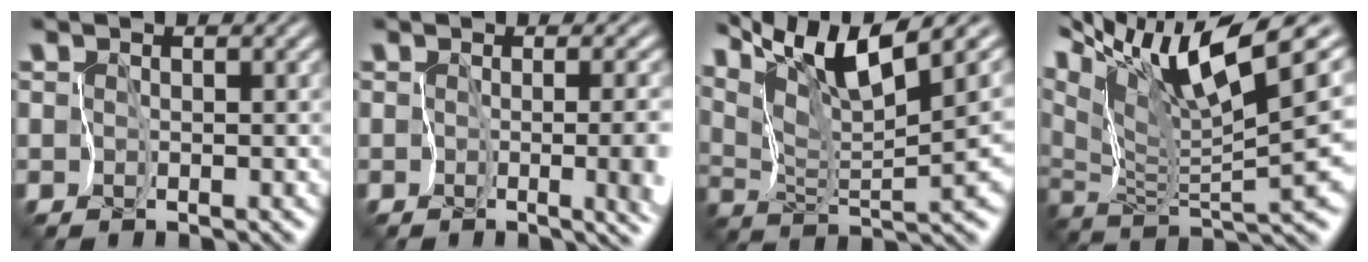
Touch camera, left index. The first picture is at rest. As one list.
[{"total": 5.2, "force": [-1.1, 1.9, 4.7], "torque": [-0.047, -0.022, 0.001]}, {"total": 8.1, "force": [6.0, 0.3, 5.5], "torque": [-0.106, 0.018, 0.116]}, {"total": 12.0, "force": [7.2, 1.0, 9.5], "torque": [-0.162, 0.022, 0.136]}]